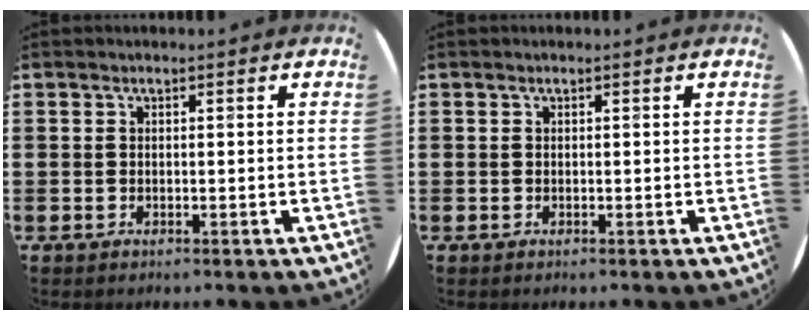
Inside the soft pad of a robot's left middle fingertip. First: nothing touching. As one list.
[{"total": 0.0}]